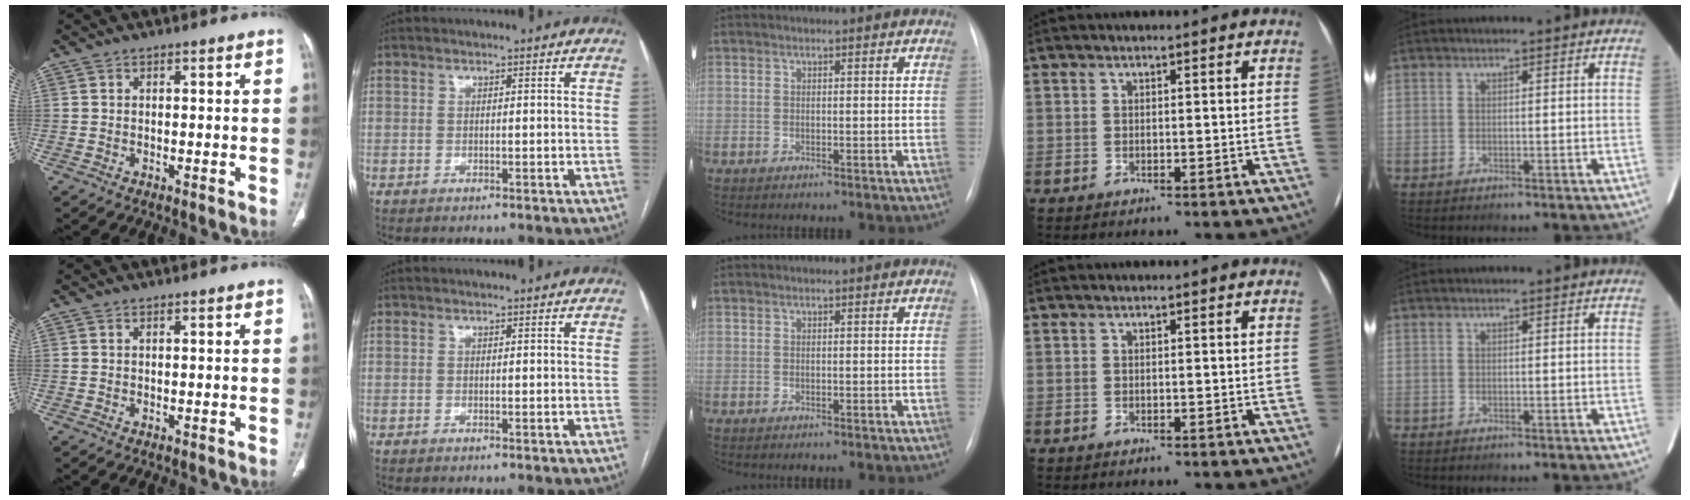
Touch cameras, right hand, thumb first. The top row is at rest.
{}